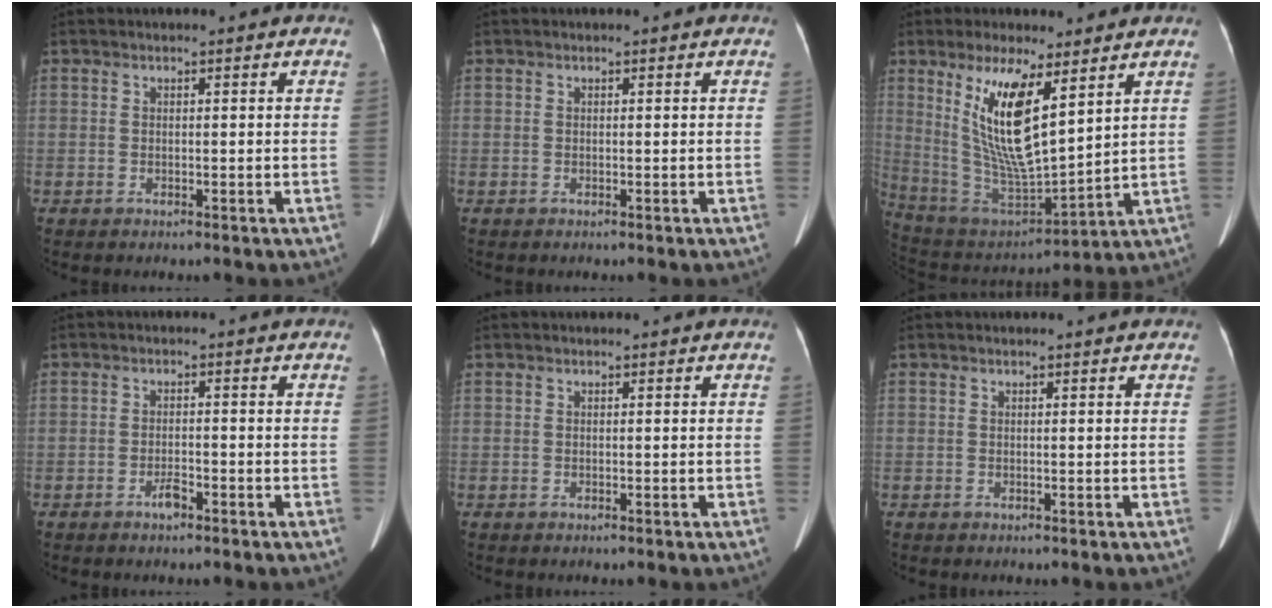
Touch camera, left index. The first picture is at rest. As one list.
[{"total": 0.0}, {"total": 13.9, "force": [6.1, 3.0, 12.2], "torque": [-0.248, -0.010, 0.125]}, {"total": 1.7, "force": [-1.3, 0.5, 1.0], "torque": [-0.020, 0.000, -0.022]}, {"total": 0.0}, {"total": 0.0}]